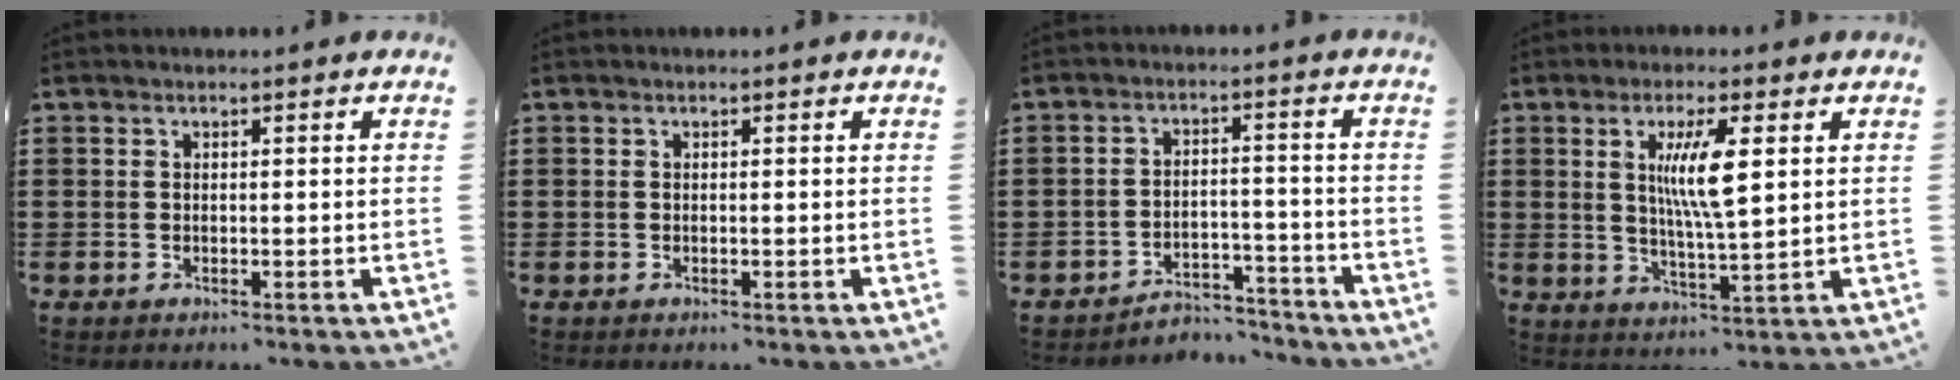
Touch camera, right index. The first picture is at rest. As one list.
[{"total": 0.0}, {"total": 4.2, "force": [-4.0, 1.1, 0.6], "torque": [-0.013, 0.010, -0.081]}, {"total": 7.7, "force": [1.9, 1.4, 7.3], "torque": [-0.150, 0.000, 0.027]}]